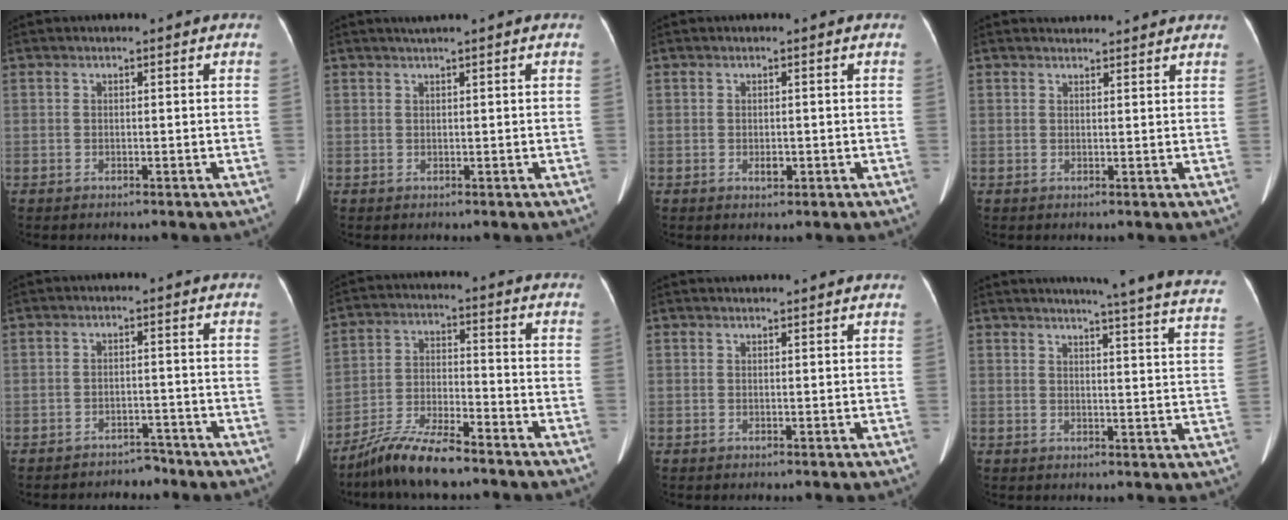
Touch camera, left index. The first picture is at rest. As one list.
[{"total": 1.1, "force": [0.8, -0.3, 0.7], "torque": [-0.016, 0.005, 0.021]}, {"total": 1.1, "force": [-0.5, 0.6, 0.8], "torque": [-0.016, -0.003, -0.004]}, {"total": 4.6, "force": [4.5, 0.8, 0.7], "torque": [-0.012, 0.023, 0.050]}, {"total": 3.9, "force": [-3.7, 1.2, -0.4], "torque": [0.006, -0.001, -0.053]}, {"total": 9.1, "force": [-7.8, 0.9, 4.5], "torque": [-0.095, -0.015, -0.142]}, {"total": 4.1, "force": [4.0, 0.1, 1.1], "torque": [-0.015, 0.027, 0.045]}, {"total": 22.3, "force": [20.3, -0.5, 9.3], "torque": [-0.121, -0.077, 0.219]}]